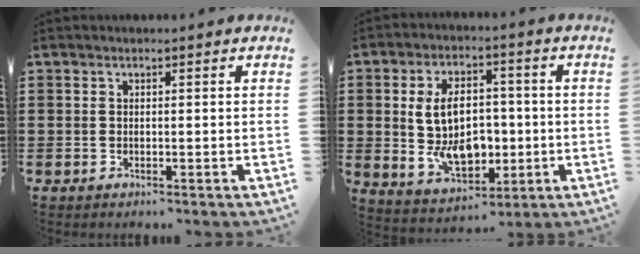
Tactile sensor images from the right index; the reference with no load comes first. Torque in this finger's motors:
{"motor_torque": [2.14, 0.00, 1.05, 0.21]}